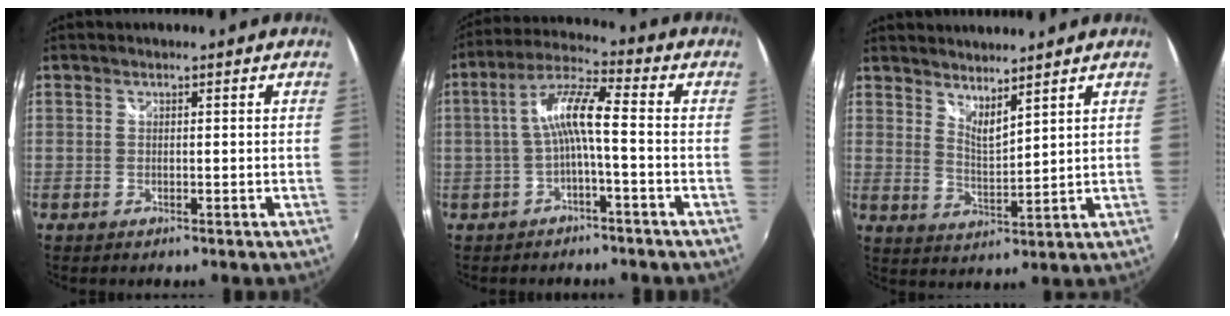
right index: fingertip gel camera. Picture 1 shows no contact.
{"total": 7.6, "force": [-1.6, 0.9, 7.4], "torque": [-0.165, 0.018, -0.027]}
{"total": 4.0, "force": [3.6, 0.4, 1.8], "torque": [-0.029, -0.006, 0.060]}